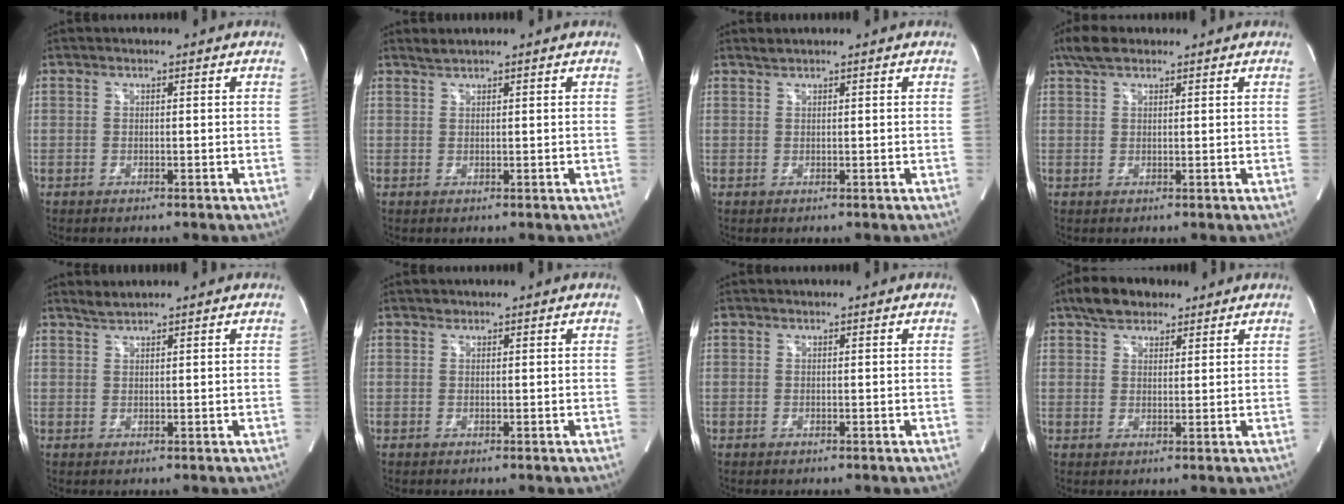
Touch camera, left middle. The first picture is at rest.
{"total": 1.0, "force": [0.9, -0.1, 0.1], "torque": [-0.007, 0.006, 0.024]}
{"total": 0.6, "force": [0.6, -0.1, 0.1], "torque": [-0.007, 0.005, 0.017]}
{"total": 3.7, "force": [2.7, 1.5, 2.0], "torque": [-0.047, 0.019, 0.052]}
{"total": 1.4, "force": [1.3, -0.3, 0.2], "torque": [-0.006, 0.005, 0.032]}
{"total": 0.5, "force": [0.4, 0.3, 0.0], "torque": [-0.001, -0.001, 0.005]}
{"total": 0.0}
{"total": 6.0, "force": [4.3, 3.2, 2.6], "torque": [-0.051, 0.022, 0.077]}